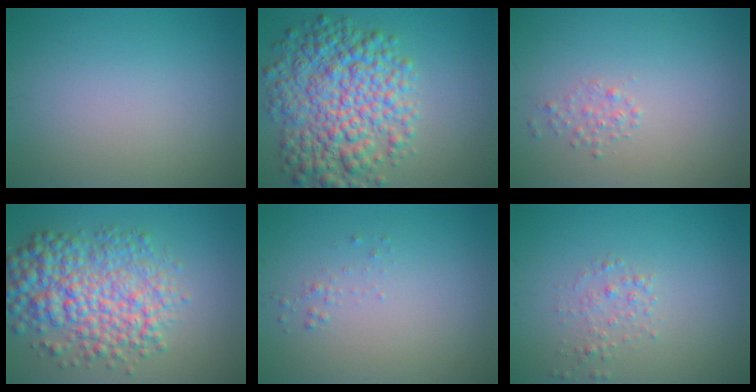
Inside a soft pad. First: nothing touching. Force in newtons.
{"total": 9.0, "press": 9.0, "slide": 0.2}
{"total": 1.0, "press": 1.0, "slide": 0.1}
{"total": 7.8, "press": 7.8, "slide": 0.1}
{"total": 0.6, "press": 0.6, "slide": 0.1}
{"total": 1.4, "press": 1.4, "slide": 0.0}